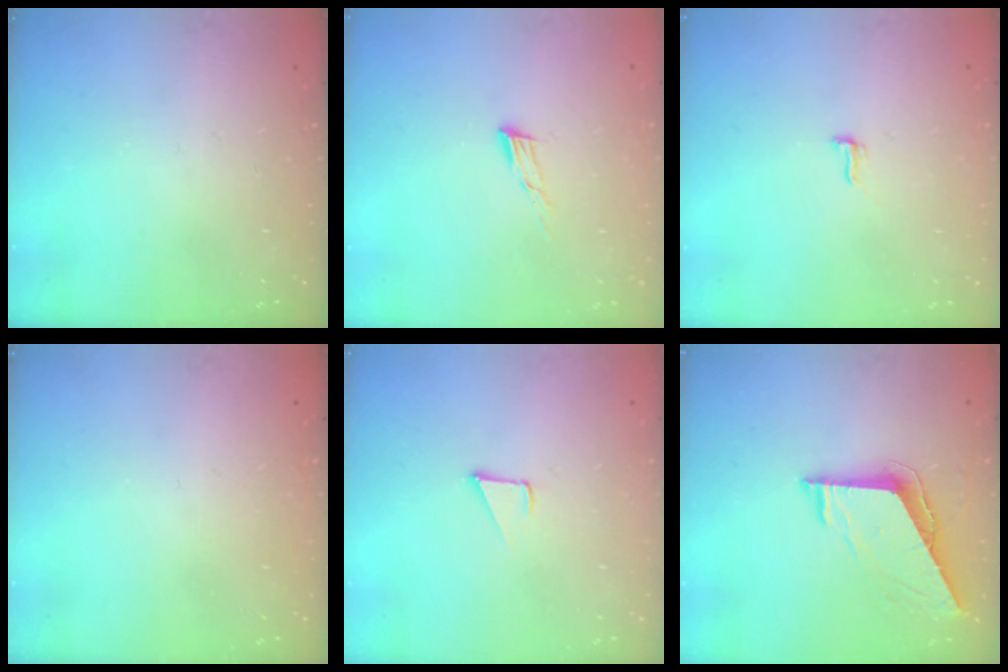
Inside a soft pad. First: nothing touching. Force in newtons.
{"total": 6.6, "press": 6.6, "slide": 1.0}
{"total": 5.1, "press": 4.7, "slide": 2.0}
{"total": 1.6, "press": 1.6, "slide": 0.1}
{"total": 2.8, "press": 2.8, "slide": 0.2}
{"total": 7.6, "press": 7.6, "slide": 0.7}